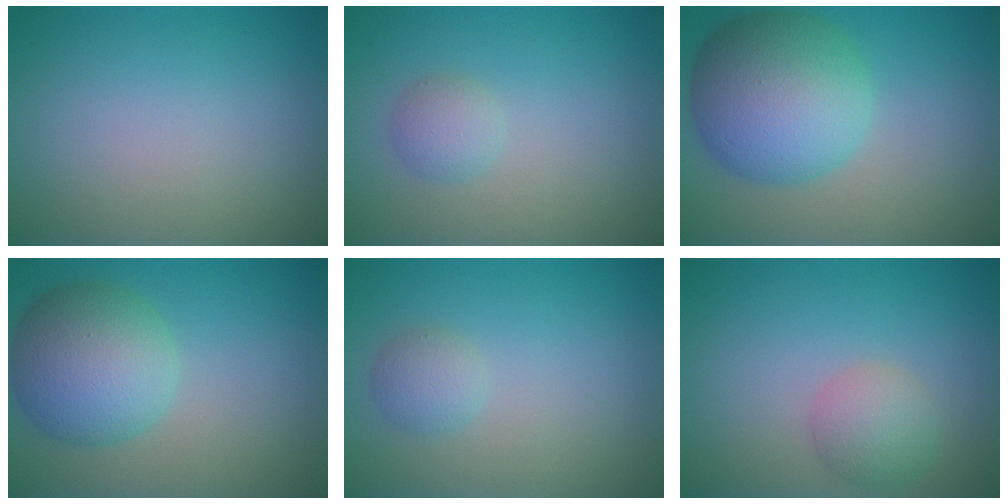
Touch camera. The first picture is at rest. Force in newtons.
{"total": 1.7, "press": 1.7, "slide": 0.1}
{"total": 9.9, "press": 9.9, "slide": 0.0}
{"total": 7.2, "press": 7.2, "slide": 0.2}
{"total": 1.7, "press": 1.7, "slide": 0.0}
{"total": 2.7, "press": 2.7, "slide": 0.2}